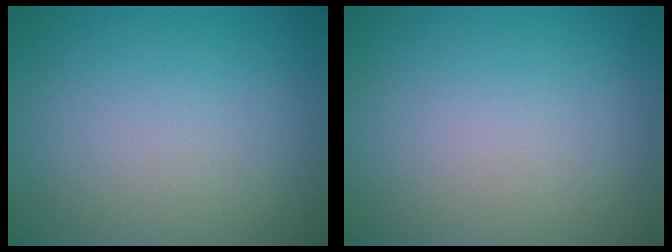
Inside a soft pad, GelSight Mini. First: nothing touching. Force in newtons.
{"total": 0.0}